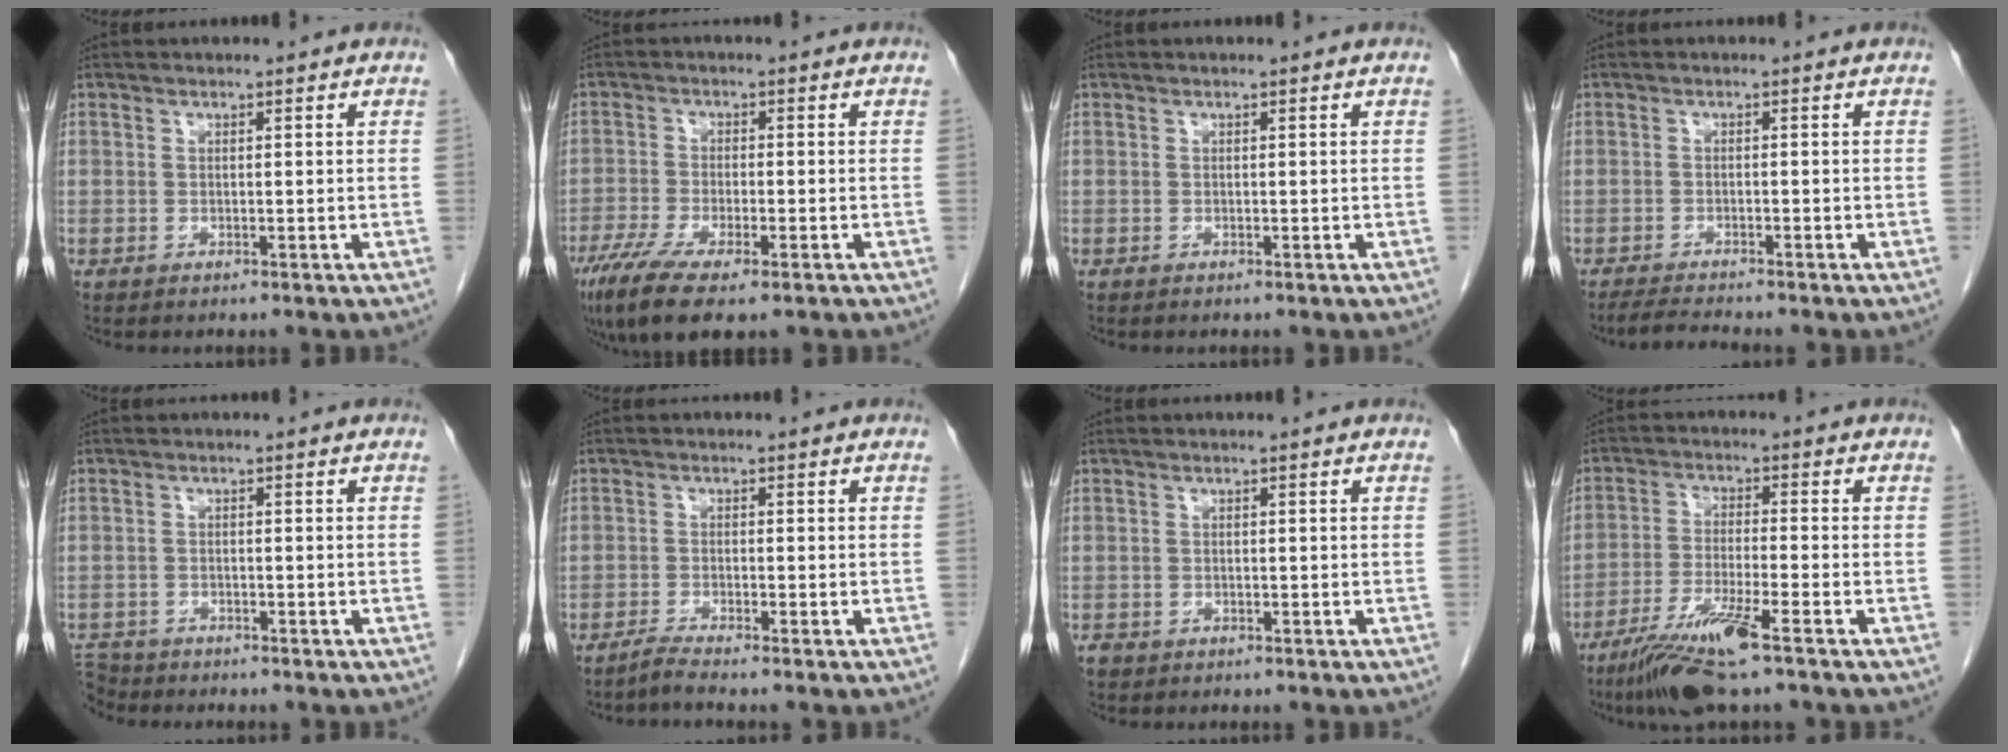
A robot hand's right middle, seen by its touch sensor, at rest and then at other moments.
{"total": 11.2, "force": [-7.1, 3.0, 8.1], "torque": [-0.149, -0.026, -0.116]}
{"total": 0.0}
{"total": 2.9, "force": [-2.7, -0.6, 0.9], "torque": [-0.025, -0.018, -0.049]}
{"total": 4.3, "force": [-4.1, 1.3, -0.1], "torque": [0.002, -0.011, -0.075]}
{"total": 1.9, "force": [-1.7, -0.5, 0.7], "torque": [-0.021, -0.004, -0.037]}
{"total": 1.0, "force": [-0.7, 0.7, 0.2], "torque": [-0.010, 0.001, -0.011]}
{"total": 9.5, "force": [-6.1, 0.3, 7.4], "torque": [-0.148, -0.025, -0.111]}